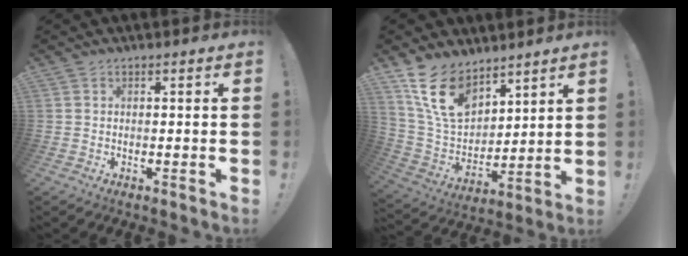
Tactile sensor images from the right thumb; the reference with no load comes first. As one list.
[{"total": 15.8, "force": [10.4, 9.1, 7.8], "torque": [-0.140, -0.059, 0.199]}]